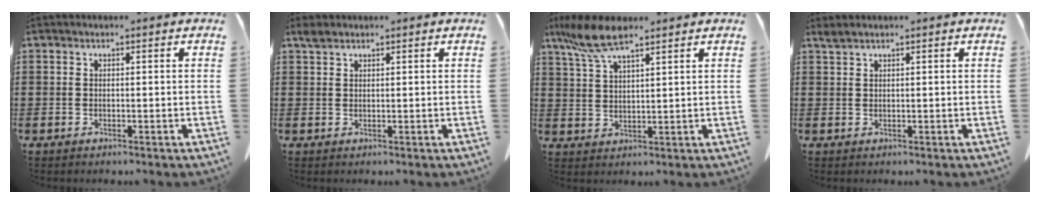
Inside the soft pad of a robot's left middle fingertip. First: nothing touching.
{"total": 1.3, "force": [1.2, 0.5, 0.5], "torque": [-0.013, 0.000, 0.023]}
{"total": 7.0, "force": [5.0, 1.5, 4.7], "torque": [-0.112, -0.007, 0.091]}
{"total": 1.1, "force": [0.9, 0.0, 0.5], "torque": [-0.013, -0.002, 0.019]}